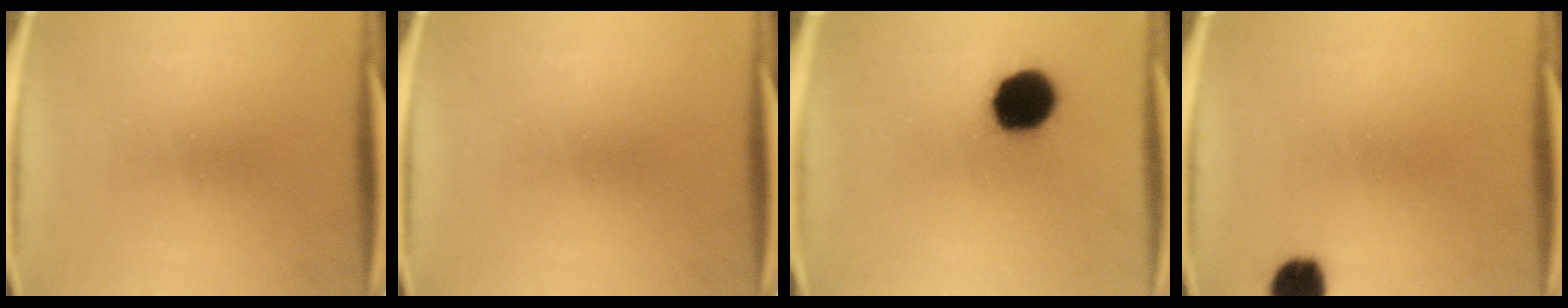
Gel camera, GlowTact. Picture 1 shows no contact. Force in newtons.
{"total": 0.0}
{"total": 14.1}
{"total": 6.0}